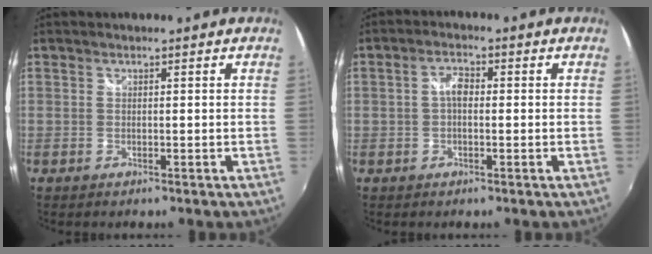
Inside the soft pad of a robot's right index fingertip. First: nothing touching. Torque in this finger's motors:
{"motor_torque": [0.67, 0.14, 0.23, 0.07]}